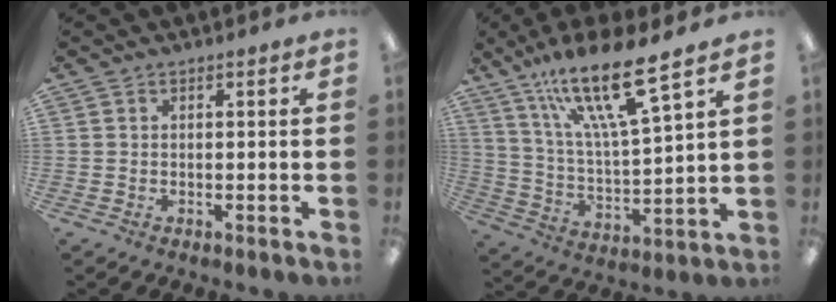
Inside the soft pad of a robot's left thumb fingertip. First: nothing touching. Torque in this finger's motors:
{"motor_torque": [0.59, -0.02, 1.44, -1.34, 0.17]}